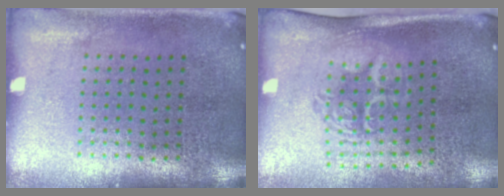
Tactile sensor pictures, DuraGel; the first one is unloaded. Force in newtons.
{"total": 1.7, "press": 1.3, "slide": 1.1}